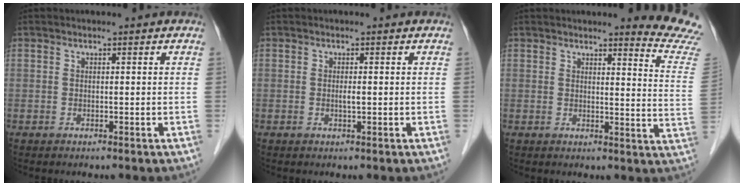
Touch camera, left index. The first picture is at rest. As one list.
[{"total": 0.9, "force": [-0.2, 0.1, 0.9], "torque": [-0.016, -0.003, -0.004]}, {"total": 8.9, "force": [8.8, -1.2, 0.8], "torque": [-0.007, -0.108, 0.074]}]